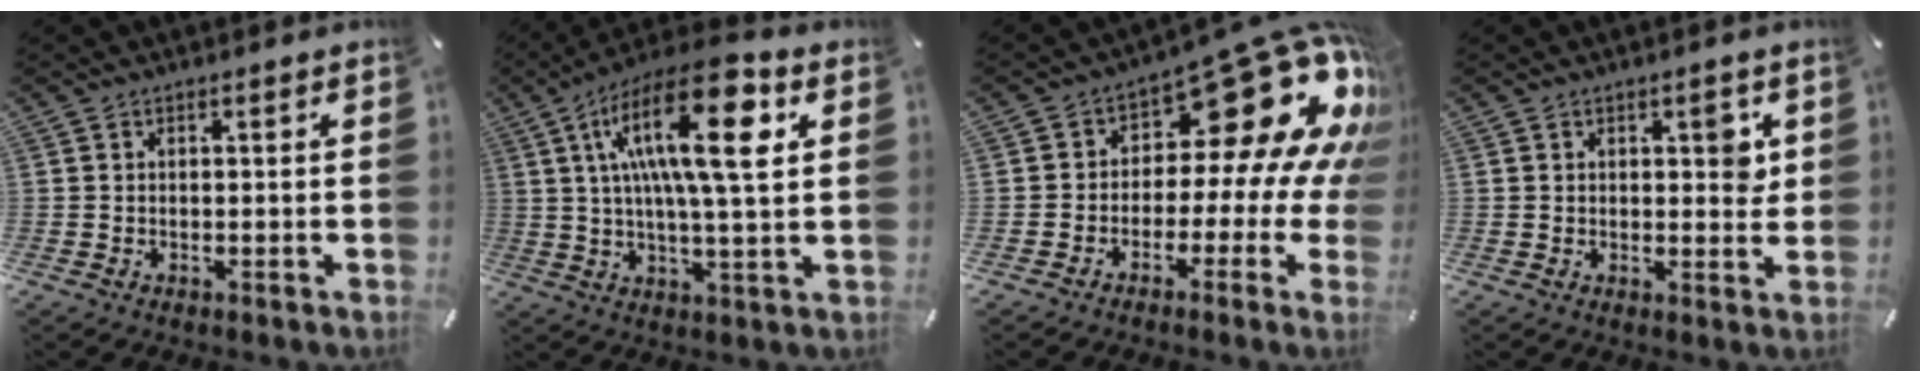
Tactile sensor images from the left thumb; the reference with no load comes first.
{"total": 20.2, "force": [6.4, 5.7, 18.3], "torque": [-0.332, -0.014, 0.088]}
{"total": 21.7, "force": [9.1, 10.7, 16.6], "torque": [-0.229, -0.075, 0.154]}
{"total": 4.1, "force": [1.5, 2.2, 3.1], "torque": [-0.025, -0.009, 0.015]}